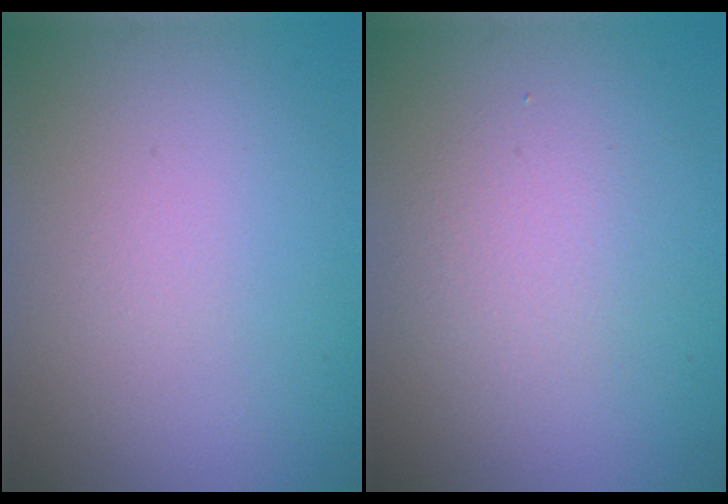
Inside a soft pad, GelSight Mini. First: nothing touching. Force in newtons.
{"total": 2.0, "press": 2.0, "slide": 0.2}